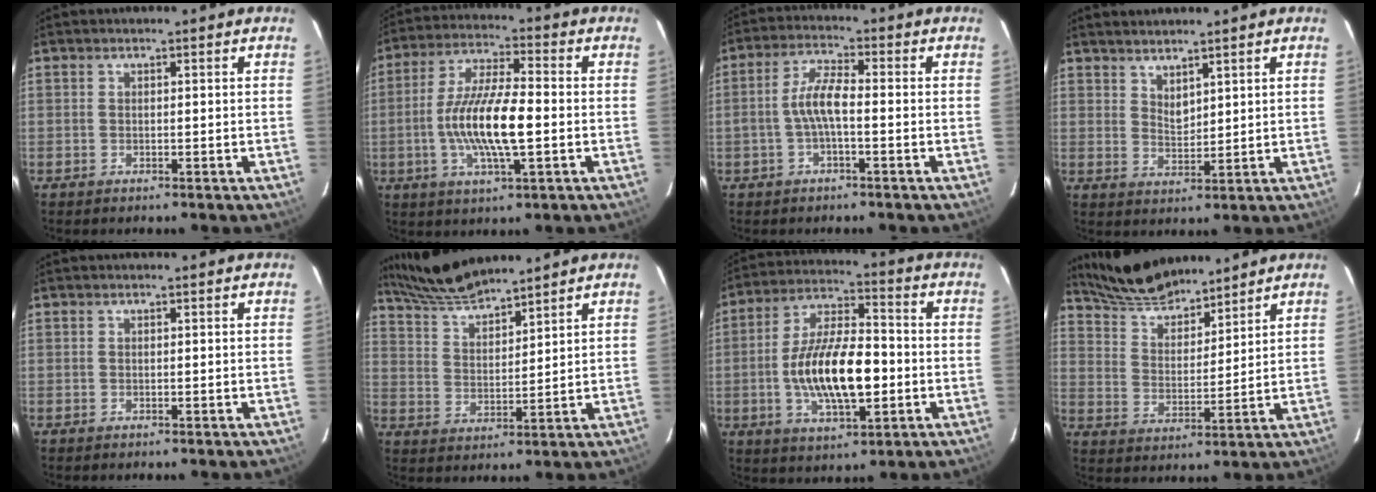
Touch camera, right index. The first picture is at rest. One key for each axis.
{"total": 13.3, "fx": -2.2, "fy": 3.0, "fz": 12.7, "tx": -0.252, "ty": -0.001, "tz": -0.044}
{"total": 5.2, "fx": -1.4, "fy": 1.3, "fz": 4.9, "tx": -0.104, "ty": 0.014, "tz": -0.027}
{"total": 4.2, "fx": 3.6, "fy": 1.1, "fz": 1.7, "tx": -0.025, "ty": -0.003, "tz": 0.064}
{"total": 0.0}
{"total": 10.1, "fx": 9.4, "fy": 1.0, "fz": 3.7, "tx": -0.076, "ty": 0.008, "tz": 0.178}
{"total": 15.9, "fx": -2.8, "fy": 6.1, "fz": 14.4, "tx": -0.272, "ty": 0.003, "tz": -0.047}
{"total": 12.8, "fx": 11.5, "fy": 3.3, "fz": 4.6, "tx": -0.091, "ty": 0.018, "tz": 0.207}